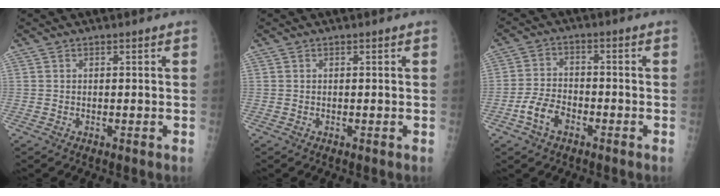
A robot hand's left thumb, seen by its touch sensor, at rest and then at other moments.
{"total": 0.0}
{"total": 6.2, "force": [-3.1, 3.9, 3.7], "torque": [-0.070, 0.020, -0.061]}